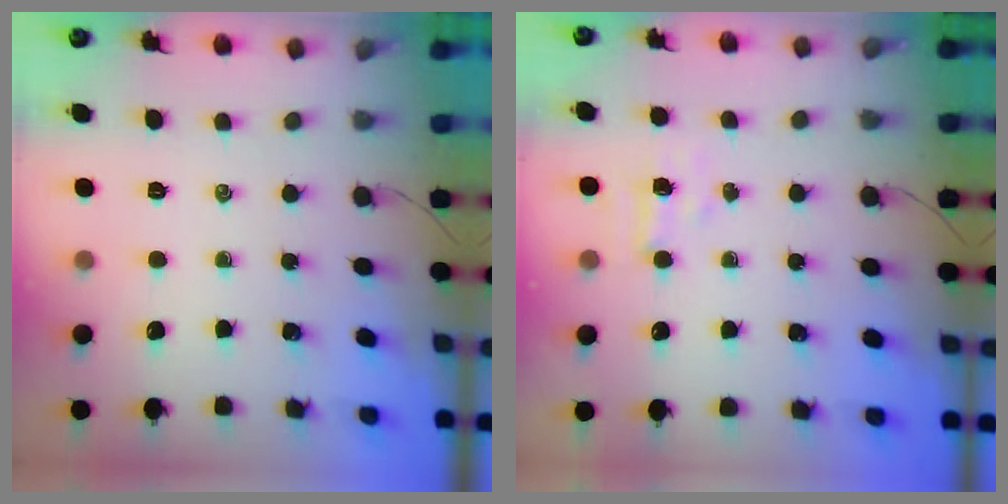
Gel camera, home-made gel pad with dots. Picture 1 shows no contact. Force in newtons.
{"total": 2.7, "press": 2.6, "slide": 0.7}